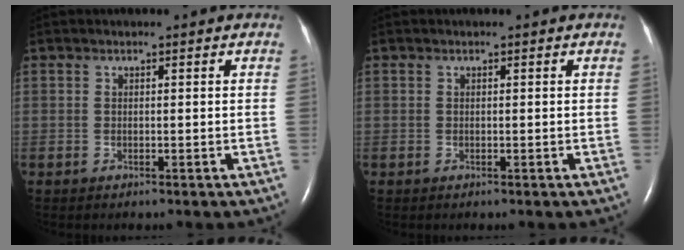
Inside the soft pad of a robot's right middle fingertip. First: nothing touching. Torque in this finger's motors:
{"motor_torque": [0.05, -0.08, 0.00, 0.00]}